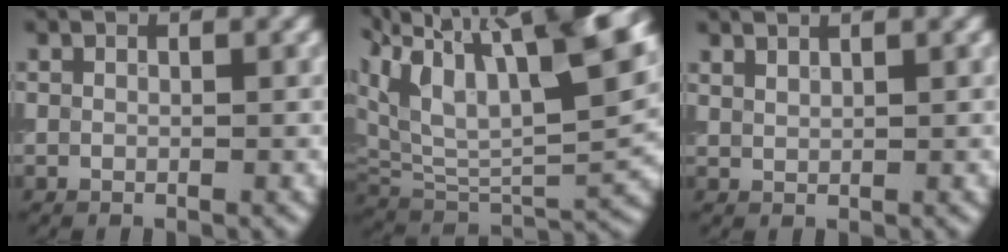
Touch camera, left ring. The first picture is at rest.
{"total": 15.0, "force": [8.8, 6.0, 10.6], "torque": [-0.215, 0.034, 0.157]}
{"total": 1.4, "force": [1.3, 0.3, 0.5], "torque": [-0.004, 0.001, 0.020]}